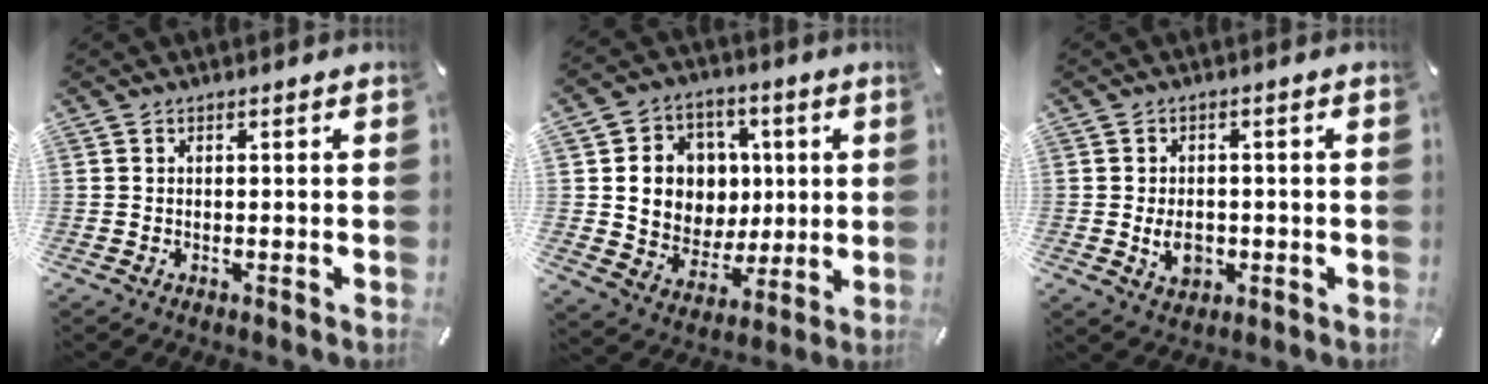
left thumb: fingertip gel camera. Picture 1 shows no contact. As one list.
[{"total": 12.1, "force": [2.0, 11.4, 3.5], "torque": [-0.058, -0.013, 0.052]}, {"total": 5.7, "force": [-1.2, 4.3, 3.5], "torque": [-0.074, -0.002, -0.023]}]